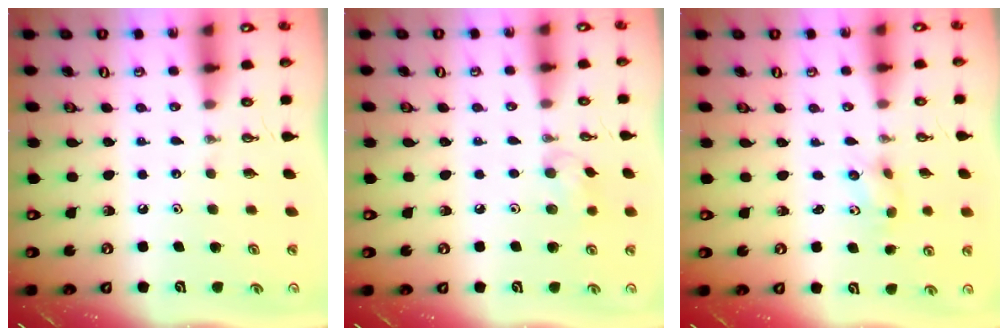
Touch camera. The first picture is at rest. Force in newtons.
{"total": 8.3, "press": 8.0, "slide": 2.2}
{"total": 3.8, "press": 3.4, "slide": 1.7}